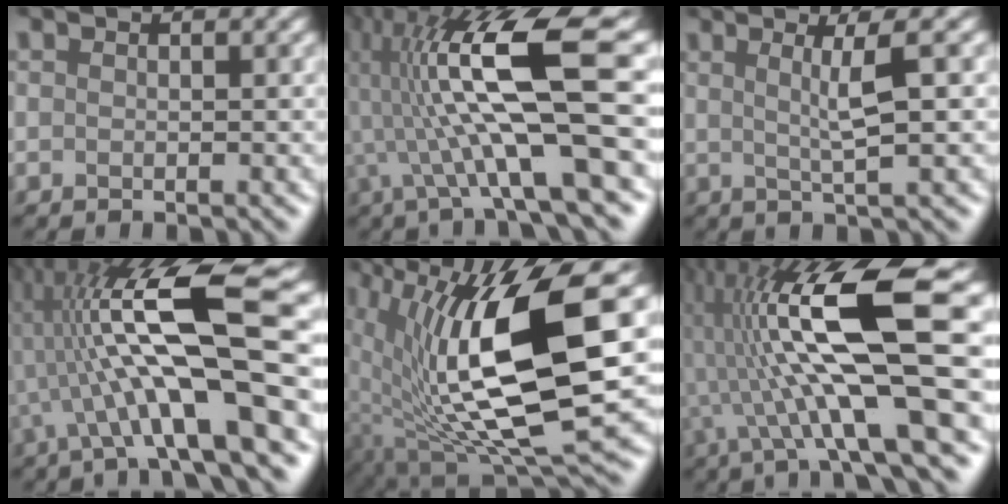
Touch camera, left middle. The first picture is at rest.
{"total": 12.8, "force": [1.2, 2.1, 12.6], "torque": [-0.248, 0.015, 0.039]}
{"total": 3.2, "force": [0.8, -0.3, 3.1], "torque": [-0.062, 0.001, 0.024]}
{"total": 13.4, "force": [0.3, 2.9, 13.1], "torque": [-0.239, 0.018, 0.010]}
{"total": 13.1, "force": [1.2, 4.2, 12.4], "torque": [-0.239, -0.023, 0.036]}
{"total": 13.2, "force": [1.1, 3.2, 12.8], "torque": [-0.248, 0.007, 0.024]}